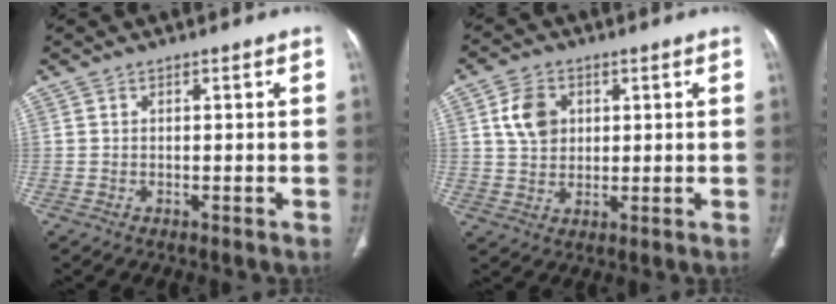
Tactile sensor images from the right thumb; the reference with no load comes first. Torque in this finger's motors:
{"motor_torque": [-0.64, 0.73, 0.00, -0.04, 0.05]}